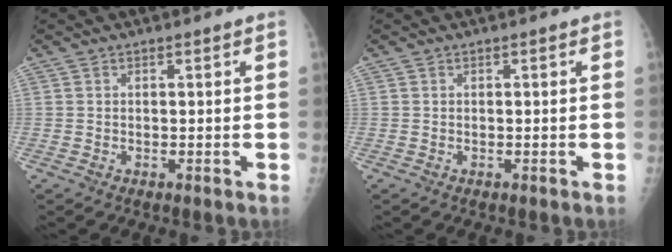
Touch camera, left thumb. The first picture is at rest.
{"total": 0.0}